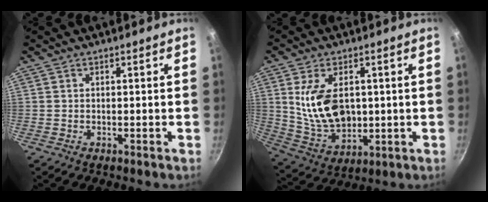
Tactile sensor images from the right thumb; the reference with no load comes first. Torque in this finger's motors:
{"motor_torque": [-0.40, 1.20, 1.25, 0.27, 0.11]}